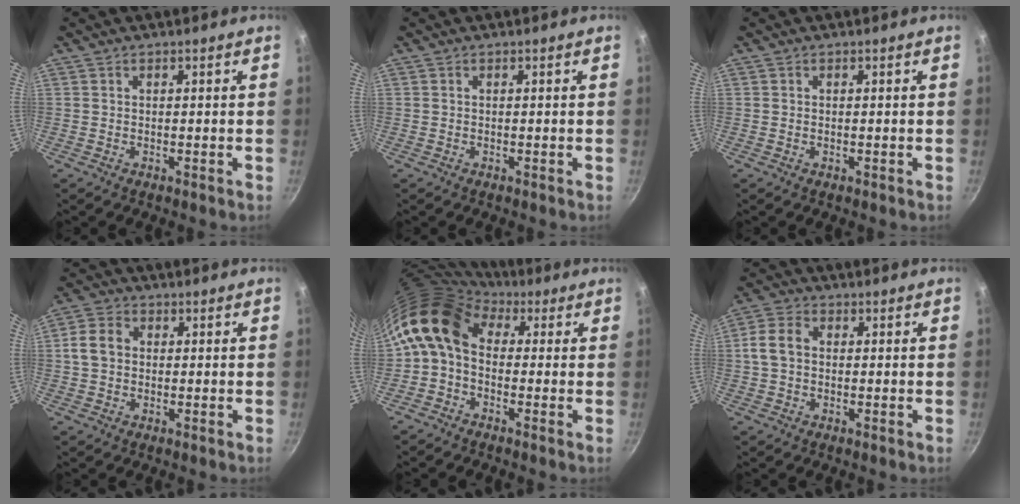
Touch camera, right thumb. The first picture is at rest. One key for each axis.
{"total": 0.0}
{"total": 0.0}
{"total": 5.3, "fx": 0.3, "fy": 4.2, "fz": 3.2, "tx": -0.054, "ty": 0.012, "tz": -0.005}
{"total": 10.3, "fx": 1.9, "fy": 7.4, "fz": 7.0, "tx": -0.114, "ty": 0.022, "tz": 0.010}
{"total": 5.6, "fx": 0.2, "fy": 4.1, "fz": 3.8, "tx": -0.077, "ty": 0.016, "tz": -0.007}